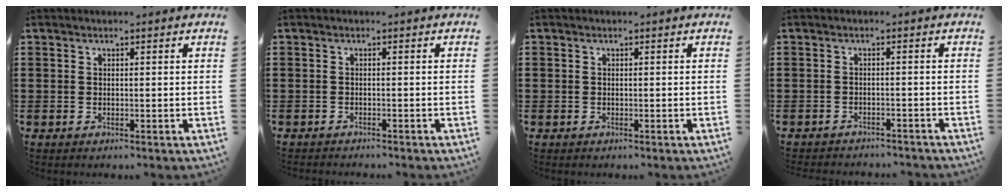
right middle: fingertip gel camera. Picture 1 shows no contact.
{"total": 0.8, "force": [-0.8, 0.0, 0.0], "torque": [-0.002, 0.002, -0.018]}
{"total": 0.7, "force": [-0.2, 0.6, 0.0], "torque": [0.000, 0.006, -0.006]}
{"total": 1.8, "force": [-1.8, 0.2, -0.1], "torque": [-0.004, 0.001, -0.039]}